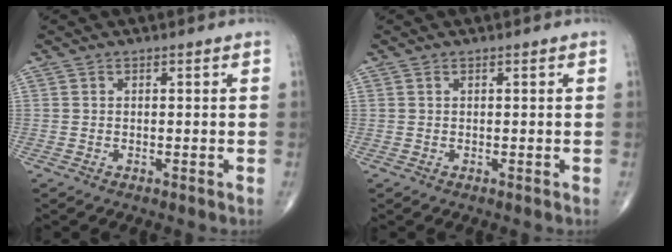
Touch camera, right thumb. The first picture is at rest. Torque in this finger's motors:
{"motor_torque": [0.36, -0.49, 0.23, 0.17, -0.05]}